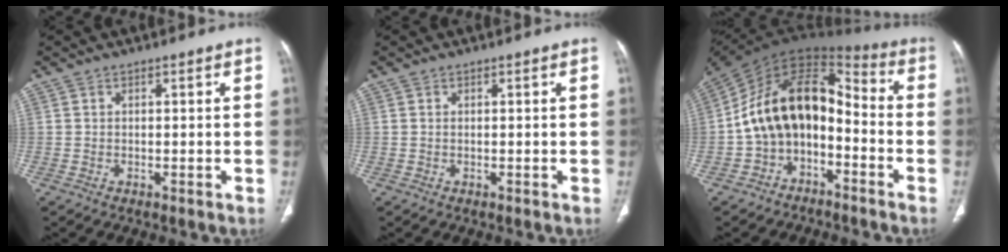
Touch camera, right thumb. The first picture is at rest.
{"total": 0.0}
{"total": 16.3, "force": [-3.7, 10.7, 11.8], "torque": [-0.175, 0.091, -0.072]}